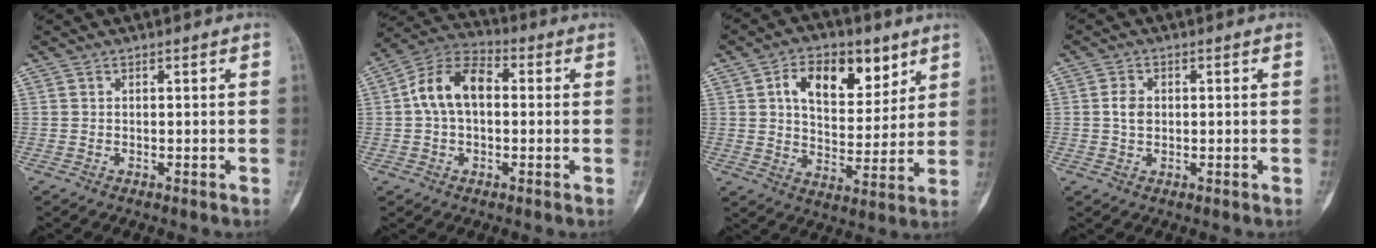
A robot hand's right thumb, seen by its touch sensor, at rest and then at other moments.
{"total": 11.1, "force": [0.9, 7.0, 8.5], "torque": [-0.153, 0.033, 0.006]}
{"total": 14.2, "force": [6.4, 8.2, 9.6], "torque": [-0.111, -0.023, 0.109]}
{"total": 3.1, "force": [0.2, 2.3, 2.0], "torque": [-0.034, 0.003, 0.003]}